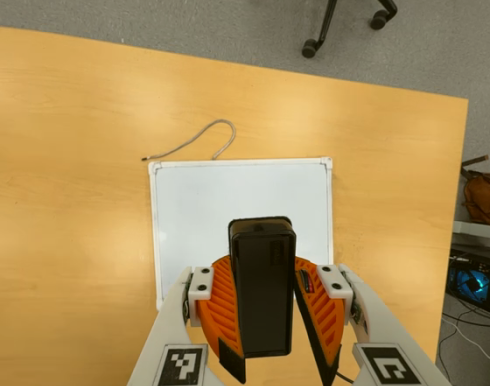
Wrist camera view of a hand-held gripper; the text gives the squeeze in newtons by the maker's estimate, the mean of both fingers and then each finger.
{"total": 7.6, "left": 8.6, "right": 6.6}